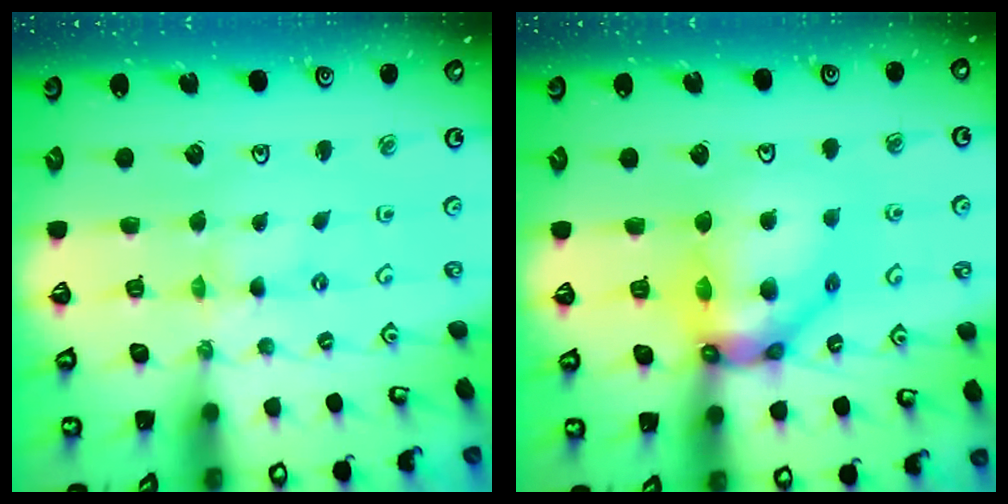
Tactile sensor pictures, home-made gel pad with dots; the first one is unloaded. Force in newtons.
{"total": 15.9, "press": 15.8, "slide": 1.8}